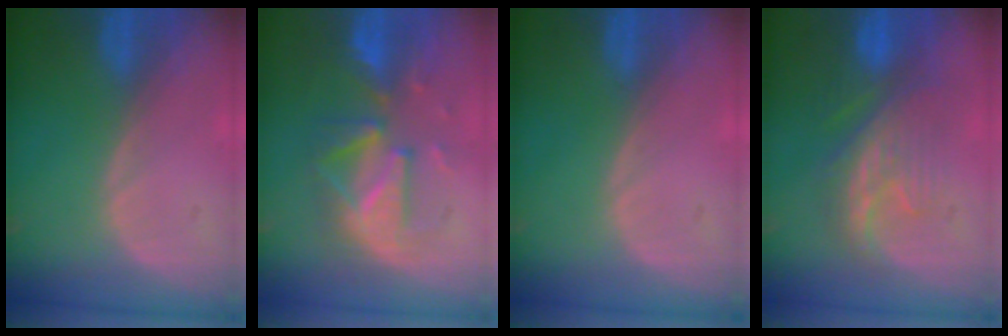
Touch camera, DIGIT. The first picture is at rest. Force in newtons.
{"total": 8.6, "press": 8.5, "slide": 1.2}
{"total": 0.0}
{"total": 8.4, "press": 8.1, "slide": 1.9}